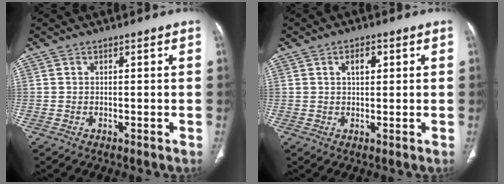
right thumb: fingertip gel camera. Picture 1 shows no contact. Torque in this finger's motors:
{"motor_torque": [-0.46, 1.48, 0.54, -0.29, 0.13]}